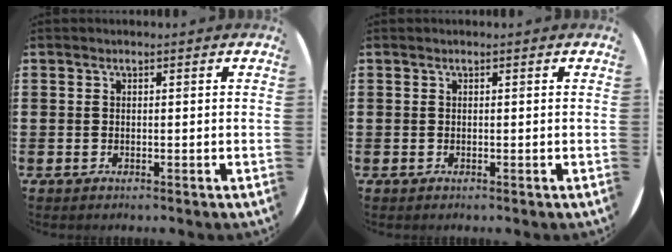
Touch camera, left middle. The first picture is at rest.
{"total": 0.0}